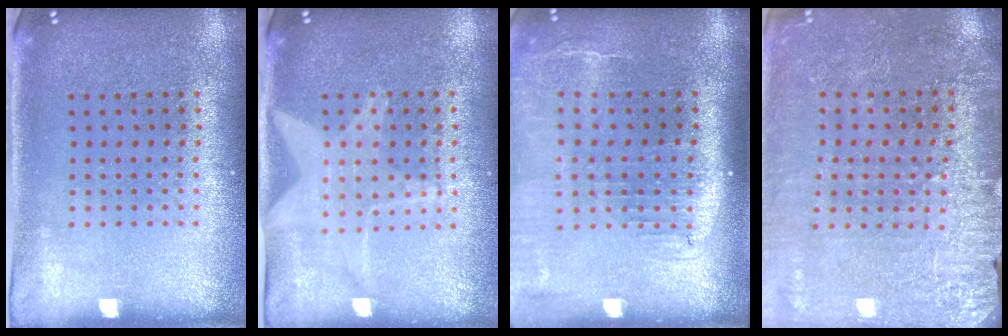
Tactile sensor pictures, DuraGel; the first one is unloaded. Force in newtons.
{"total": 1.6, "press": 1.5, "slide": 0.6}
{"total": 2.1, "press": 1.7, "slide": 1.2}
{"total": 2.8, "press": 2.8, "slide": 0.3}